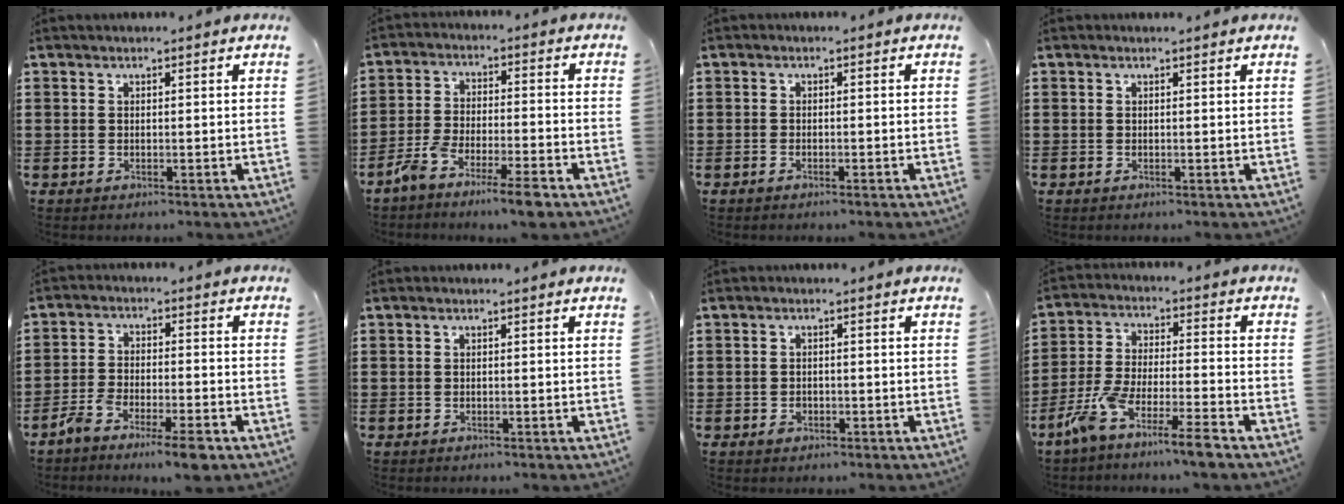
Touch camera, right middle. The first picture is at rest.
{"total": 6.3, "force": [-5.1, 0.4, 3.7], "torque": [-0.077, -0.008, -0.095]}
{"total": 0.6, "force": [-0.4, 0.0, 0.4], "torque": [-0.008, -0.003, -0.008]}
{"total": 0.0}
{"total": 5.8, "force": [-4.5, 0.7, 3.5], "torque": [-0.067, -0.004, -0.083]}
{"total": 0.0}
{"total": 1.2, "force": [-0.6, 0.8, 0.6], "torque": [-0.014, -0.001, -0.013]}
{"total": 8.4, "force": [-7.0, -0.4, 4.6], "torque": [-0.104, -0.011, -0.142]}